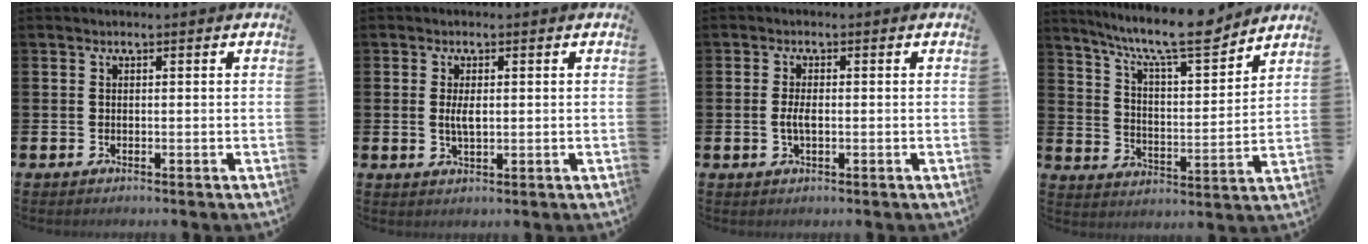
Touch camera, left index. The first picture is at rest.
{"total": 2.6, "force": [0.2, 1.1, 2.3], "torque": [-0.046, 0.004, 0.002]}
{"total": 2.3, "force": [-0.3, 0.9, 2.1], "torque": [-0.037, 0.000, -0.006]}
{"total": 11.1, "force": [9.6, 1.7, 5.3], "torque": [-0.115, -0.063, 0.162]}